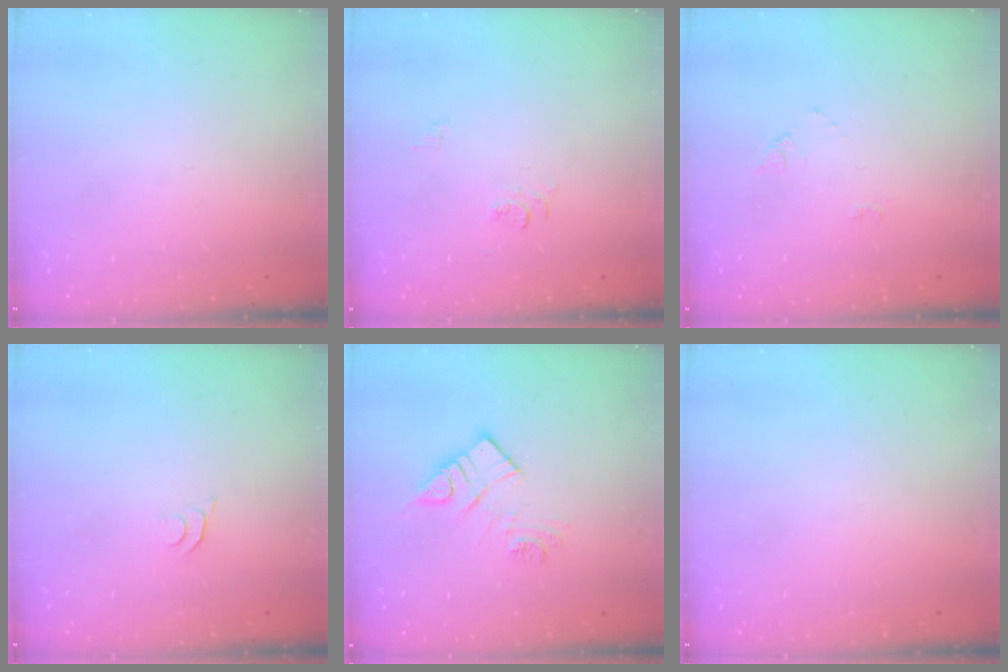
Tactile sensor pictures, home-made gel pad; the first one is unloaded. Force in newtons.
{"total": 4.4, "press": 4.3, "slide": 0.6}
{"total": 4.6, "press": 4.6, "slide": 0.5}
{"total": 5.2, "press": 5.2, "slide": 0.6}
{"total": 11.1, "press": 11.1, "slide": 0.8}
{"total": 0.0}